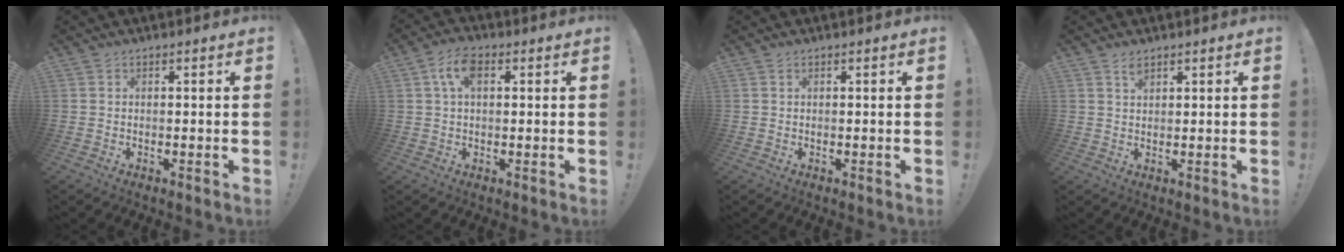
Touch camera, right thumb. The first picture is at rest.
{"total": 6.5, "force": [2.1, 3.6, 5.1], "torque": [-0.092, 0.002, 0.035]}
{"total": 0.0}
{"total": 2.3, "force": [1.9, 0.8, 1.2], "torque": [-0.004, -0.016, 0.030]}